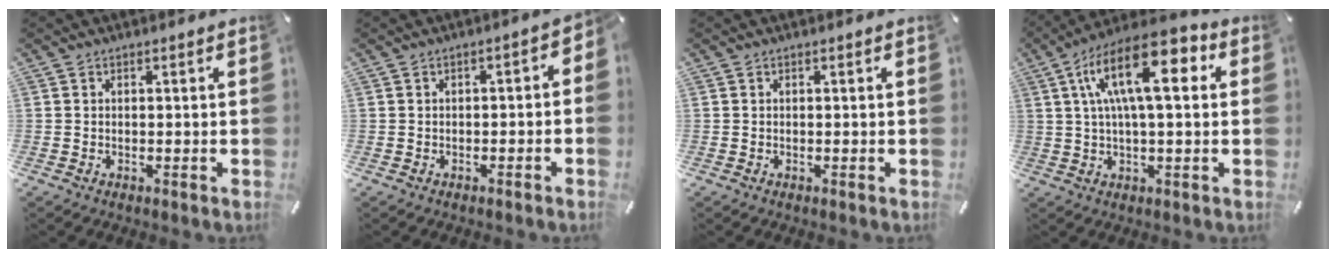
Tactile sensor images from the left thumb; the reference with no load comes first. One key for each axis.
{"total": 2.5, "fx": -1.6, "fy": 1.3, "fz": 1.5, "tx": -0.025, "ty": 0.013, "tz": -0.031}
{"total": 0.0}
{"total": 15.6, "fx": 4.8, "fy": 5.5, "fz": 13.8, "tx": -0.262, "ty": -0.006, "tz": 0.077}